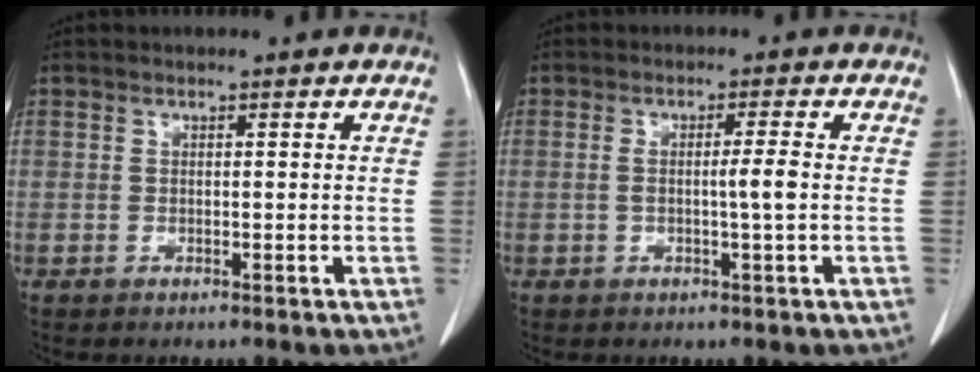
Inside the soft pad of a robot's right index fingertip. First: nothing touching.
{"total": 2.9, "force": [-0.2, -0.4, 2.8], "torque": [-0.050, -0.001, -0.004]}